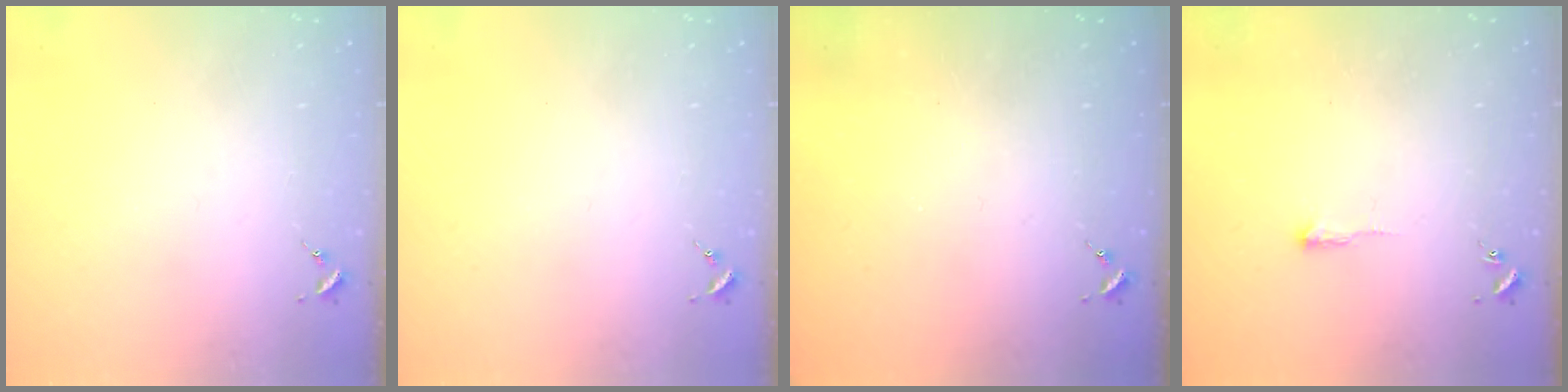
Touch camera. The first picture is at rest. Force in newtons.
{"total": 0.0}
{"total": 0.0}
{"total": 2.4, "press": 2.4, "slide": 0.4}